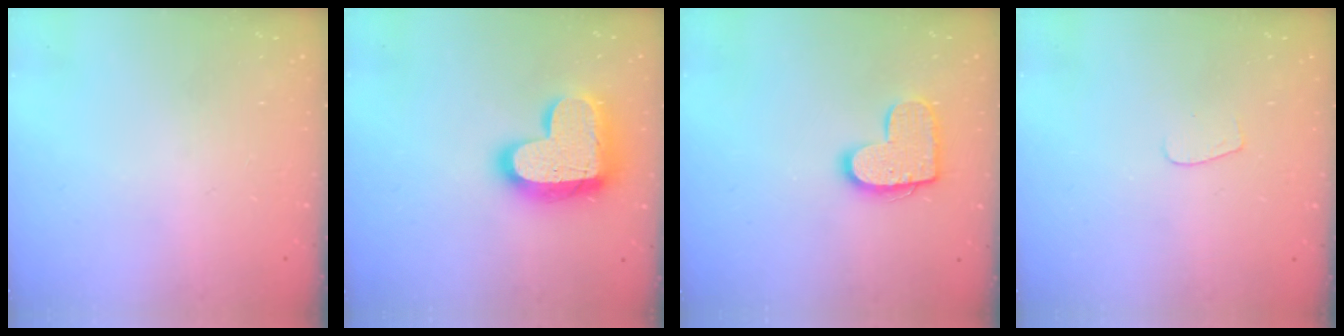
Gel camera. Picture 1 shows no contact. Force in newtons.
{"total": 19.8, "press": 19.8, "slide": 1.5}
{"total": 12.4, "press": 12.4, "slide": 0.6}
{"total": 3.5, "press": 3.5, "slide": 0.3}